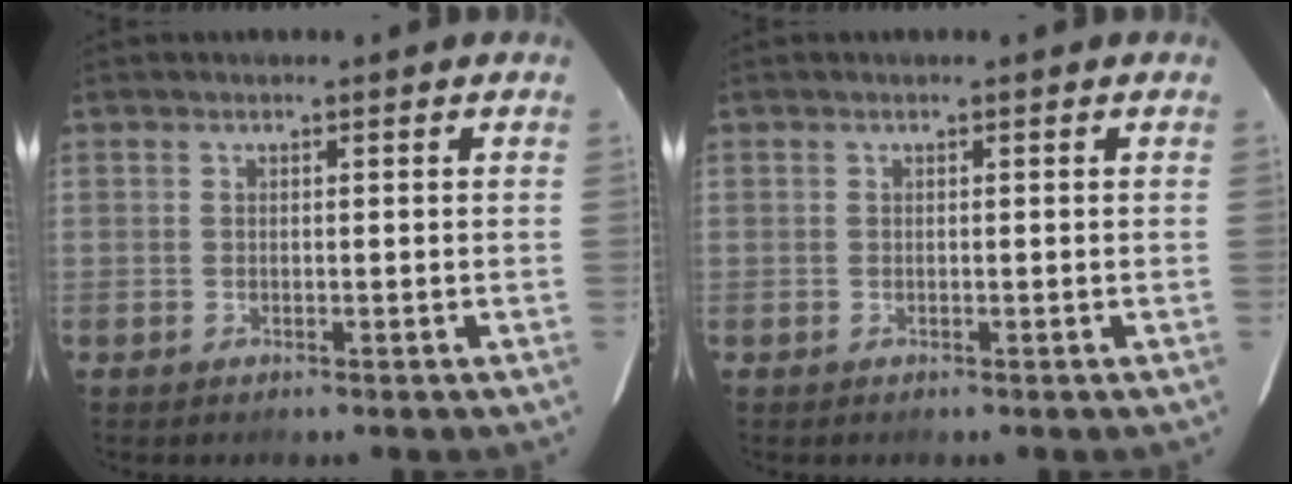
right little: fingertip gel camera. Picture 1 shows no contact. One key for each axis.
{"total": 0.0}